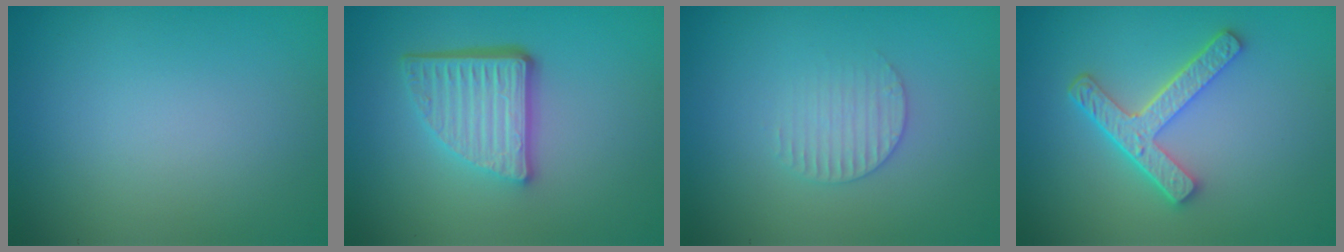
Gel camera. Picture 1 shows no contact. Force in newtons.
{"total": 5.4, "press": 3.7, "slide": 3.9}
{"total": 1.9, "press": 1.9, "slide": 0.3}
{"total": 4.4, "press": 3.4, "slide": 2.8}